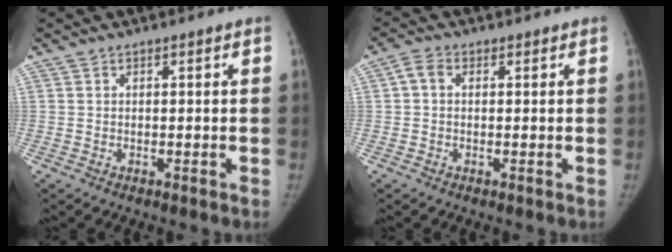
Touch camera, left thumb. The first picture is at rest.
{"total": 2.5, "force": [0.5, 1.8, 1.7], "torque": [-0.026, 0.007, 0.005]}